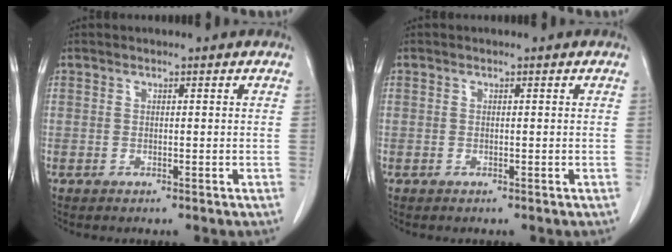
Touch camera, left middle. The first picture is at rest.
{"total": 0.0}